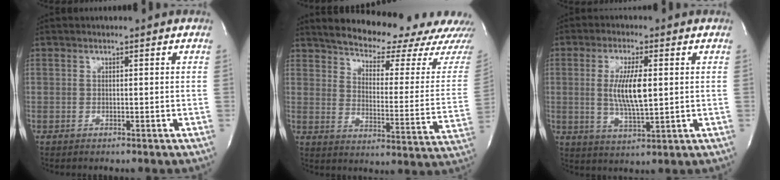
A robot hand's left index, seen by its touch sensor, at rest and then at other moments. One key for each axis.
{"total": 21.8, "fx": 19.6, "fy": 3.7, "fz": 8.9, "tx": -0.124, "ty": -0.062, "tz": 0.243}
{"total": 7.7, "fx": 0.8, "fy": 1.5, "fz": 7.5, "tx": -0.150, "ty": -0.008, "tz": 0.018}